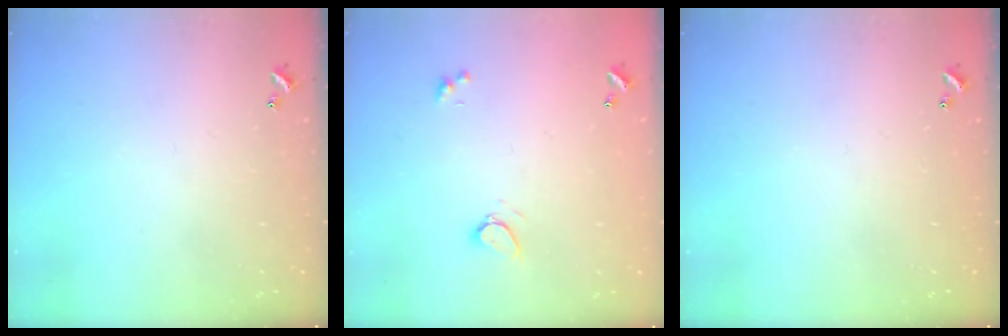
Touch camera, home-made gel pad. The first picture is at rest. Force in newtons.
{"total": 0.8, "press": 0.5, "slide": 0.6}
{"total": 0.0}